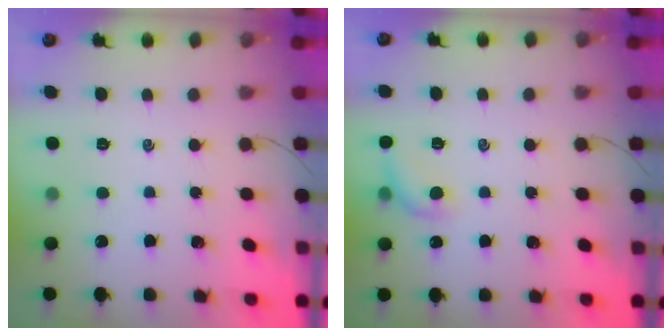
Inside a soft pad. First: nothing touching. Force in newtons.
{"total": 8.4, "press": 8.2, "slide": 1.7}